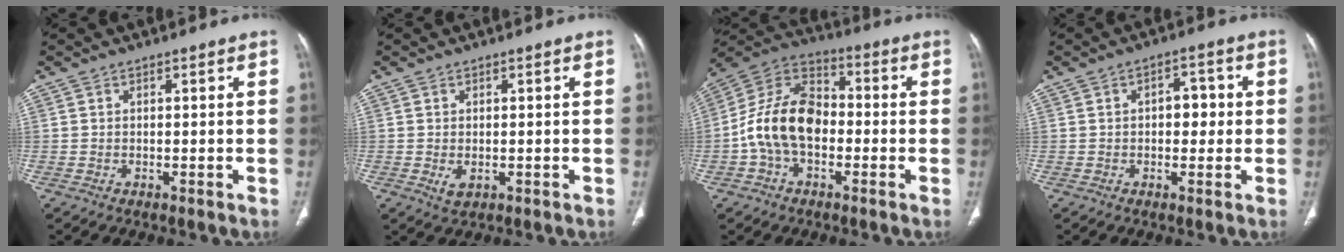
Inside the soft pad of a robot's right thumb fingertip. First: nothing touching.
{"total": 2.4, "force": [-0.5, 1.5, 1.8], "torque": [-0.033, -0.004, -0.004]}
{"total": 14.3, "force": [-2.0, 9.7, 10.4], "torque": [-0.181, 0.041, -0.046]}
{"total": 4.9, "force": [0.2, 3.2, 3.8], "torque": [-0.032, 0.012, 0.000]}